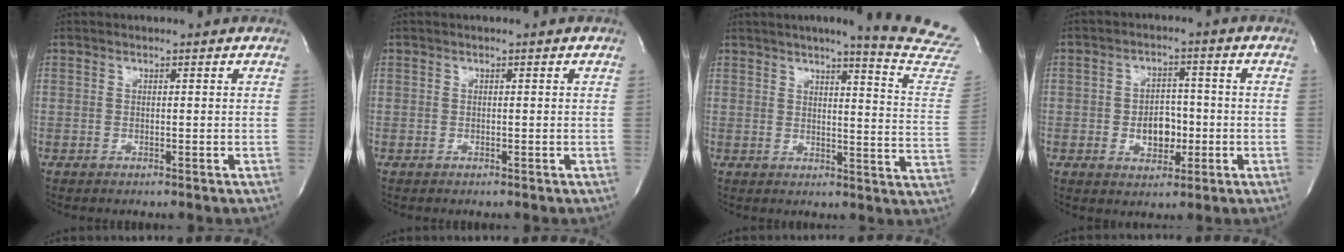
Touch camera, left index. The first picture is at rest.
{"total": 0.0}
{"total": 16.8, "force": [15.1, -1.3, 7.3], "torque": [-0.092, -0.105, 0.160]}
{"total": 5.5, "force": [-1.2, 3.6, 4.0], "torque": [-0.062, 0.006, -0.013]}